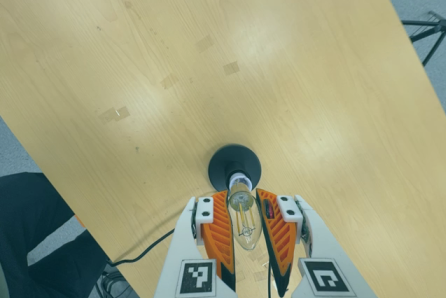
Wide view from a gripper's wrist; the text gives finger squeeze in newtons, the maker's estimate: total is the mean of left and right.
{"total": 22.9, "left": 23.8, "right": 22.0}